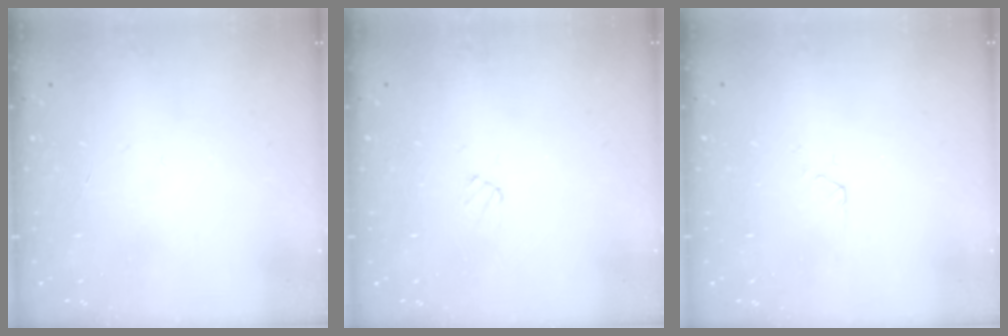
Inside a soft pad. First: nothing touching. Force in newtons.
{"total": 4.0, "press": 4.0, "slide": 0.6}
{"total": 2.2, "press": 2.2, "slide": 0.3}